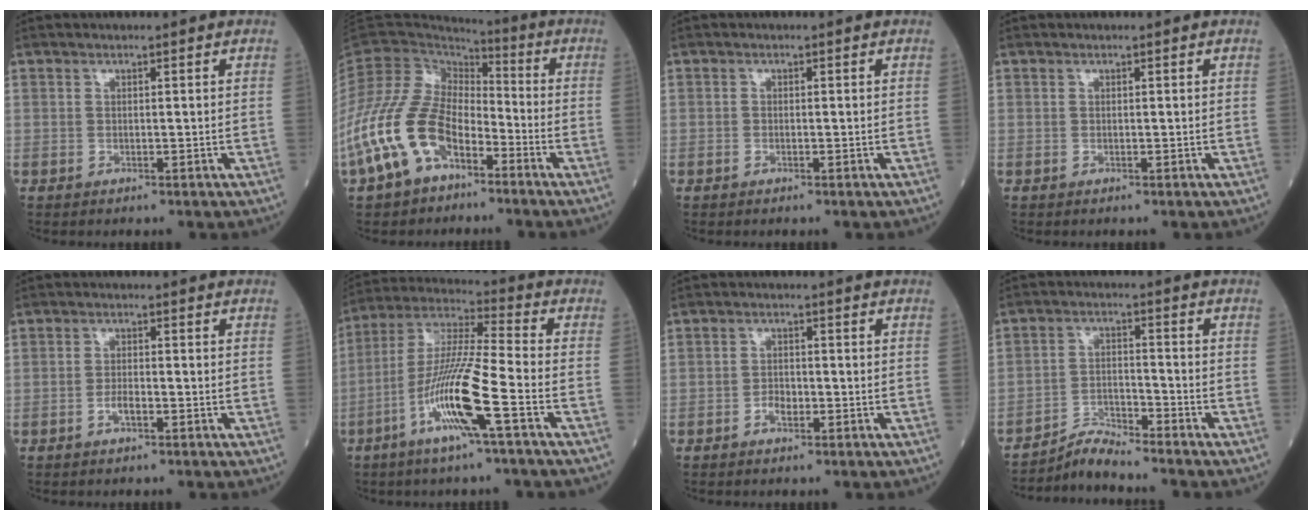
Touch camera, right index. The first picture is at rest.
{"total": 13.7, "force": [-7.1, 7.6, 9.0], "torque": [-0.217, 0.007, -0.140]}
{"total": 0.0}
{"total": 0.0}
{"total": 2.1, "force": [-1.1, 0.6, 1.6], "torque": [-0.024, 0.003, -0.020]}
{"total": 13.9, "force": [-5.5, 0.1, 12.8], "torque": [-0.263, -0.006, -0.111]}
{"total": 2.1, "force": [-1.0, 1.2, 1.4], "torque": [-0.017, 0.006, -0.018]}
{"total": 4.5, "force": [-4.5, -0.5, 0.0], "torque": [-0.008, -0.012, -0.081]}